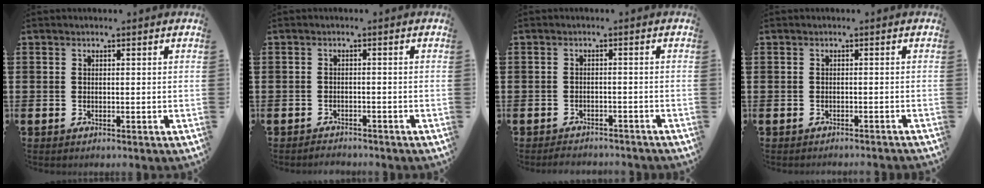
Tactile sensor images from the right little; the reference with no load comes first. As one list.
[{"total": 1.3, "force": [-1.3, 0.0, -0.1], "torque": [-0.003, 0.003, -0.027]}, {"total": 1.6, "force": [-1.6, 0.1, 0.0], "torque": [-0.006, 0.002, -0.034]}, {"total": 0.7, "force": [-0.7, -0.1, 0.0], "torque": [0.000, -0.001, -0.015]}]